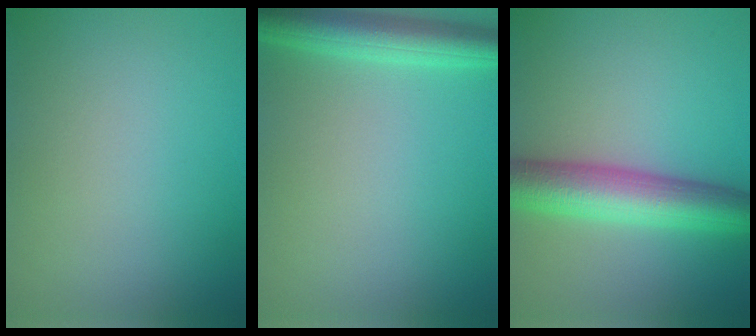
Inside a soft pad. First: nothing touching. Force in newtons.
{"total": 4.5, "press": 4.5, "slide": 0.3}
{"total": 7.2, "press": 7.2, "slide": 0.3}